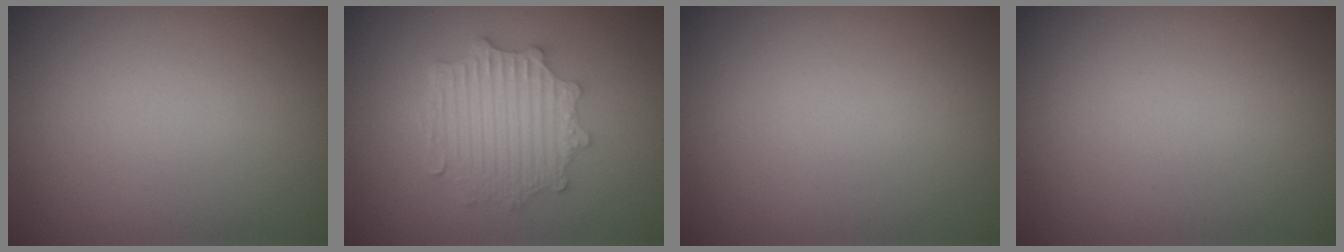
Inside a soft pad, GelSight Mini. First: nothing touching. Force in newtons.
{"total": 4.4, "press": 3.6, "slide": 2.6}
{"total": 0.0}
{"total": 0.0}